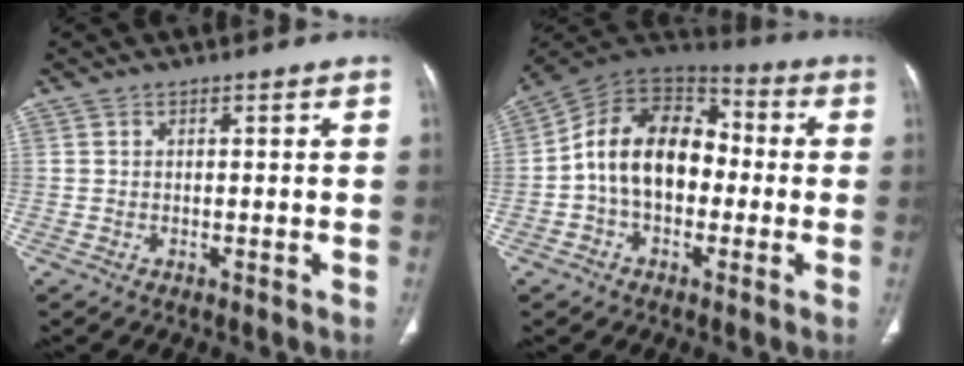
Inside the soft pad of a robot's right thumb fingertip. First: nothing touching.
{"total": 15.9, "force": [-1.2, 11.0, 11.4], "torque": [-0.168, 0.048, -0.033]}